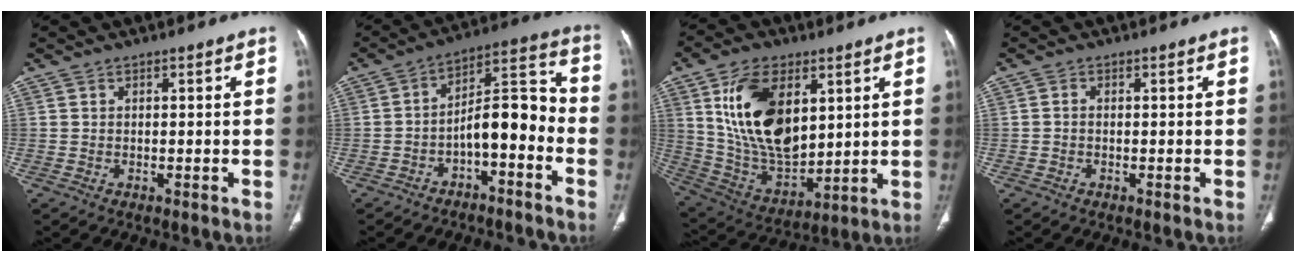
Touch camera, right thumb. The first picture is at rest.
{"total": 11.3, "force": [-4.4, 4.9, 9.1], "torque": [-0.128, 0.077, -0.073]}
{"total": 20.3, "force": [6.3, 11.6, 15.4], "torque": [-0.257, -0.029, 0.131]}
{"total": 0.8, "force": [-0.2, 0.6, 0.5], "torque": [-0.007, 0.001, -0.006]}